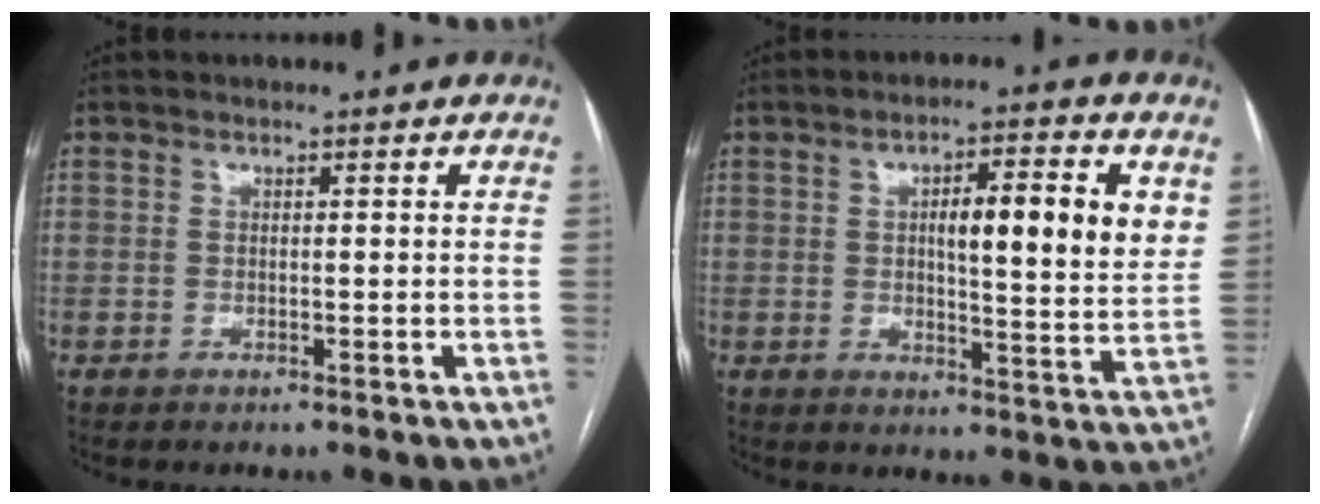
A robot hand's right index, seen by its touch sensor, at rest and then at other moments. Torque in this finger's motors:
{"motor_torque": [0.44, 0.25, 0.18, 0.07]}